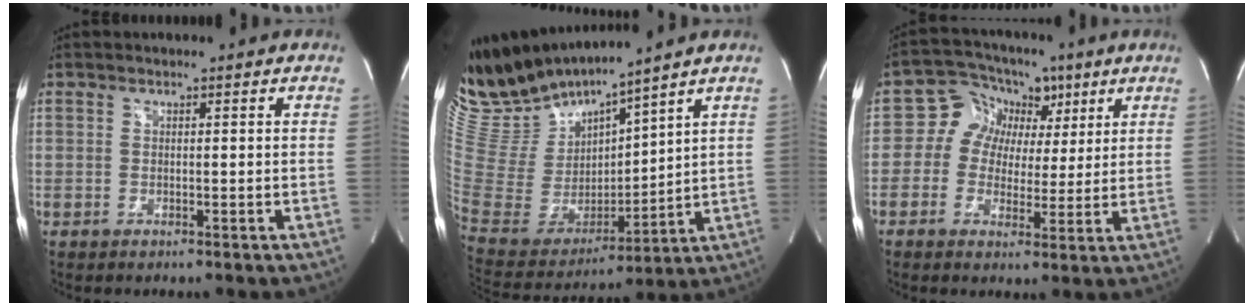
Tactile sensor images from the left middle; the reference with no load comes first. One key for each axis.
{"total": 15.0, "fx": 14.2, "fy": 1.1, "fz": 4.8, "tx": -0.117, "ty": -0.009, "tz": 0.300}
{"total": 8.2, "fx": 2.3, "fy": 7.2, "fz": 3.3, "tx": -0.045, "ty": 0.037, "tz": 0.036}